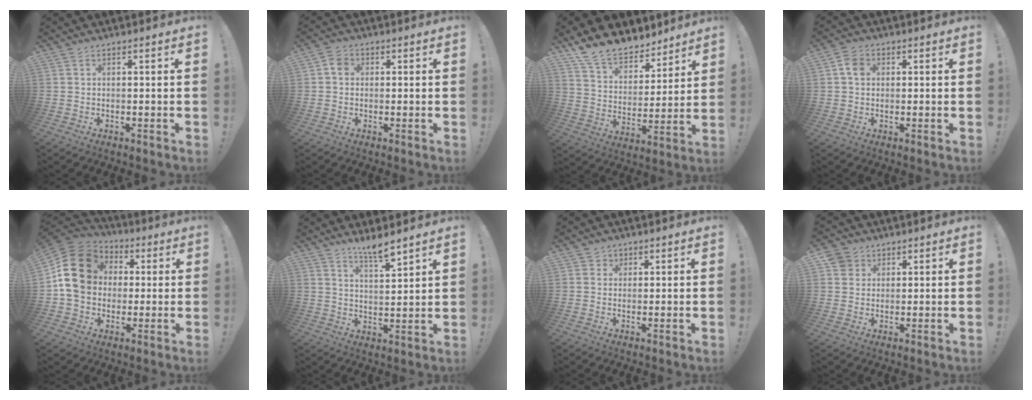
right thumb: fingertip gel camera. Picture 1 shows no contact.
{"total": 3.5, "force": [0.5, 3.0, 1.8], "torque": [-0.027, 0.008, 0.008]}
{"total": 13.3, "force": [11.6, 5.8, 3.2], "torque": [-0.072, -0.094, 0.217]}
{"total": 4.4, "force": [1.0, 3.5, 2.5], "torque": [-0.043, 0.009, 0.019]}
{"total": 18.2, "force": [2.7, 14.7, 10.4], "torque": [-0.175, 0.008, 0.054]}
{"total": 7.1, "force": [6.0, 0.1, 3.7], "torque": [-0.053, -0.045, 0.100]}
{"total": 2.0, "force": [0.9, 1.7, 0.3], "torque": [0.000, -0.003, 0.014]}
{"total": 4.7, "force": [2.7, 3.8, 0.5], "torque": [-0.002, -0.013, 0.051]}